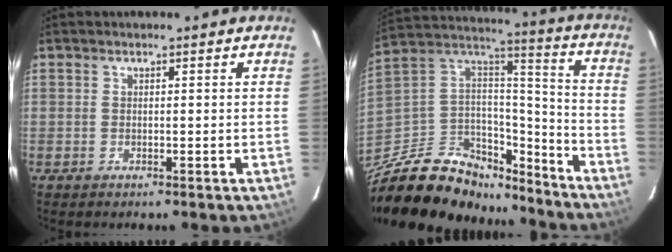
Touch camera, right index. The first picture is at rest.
{"total": 27.3, "force": [-20.0, 13.6, 12.8], "torque": [-0.269, 0.040, -0.311]}